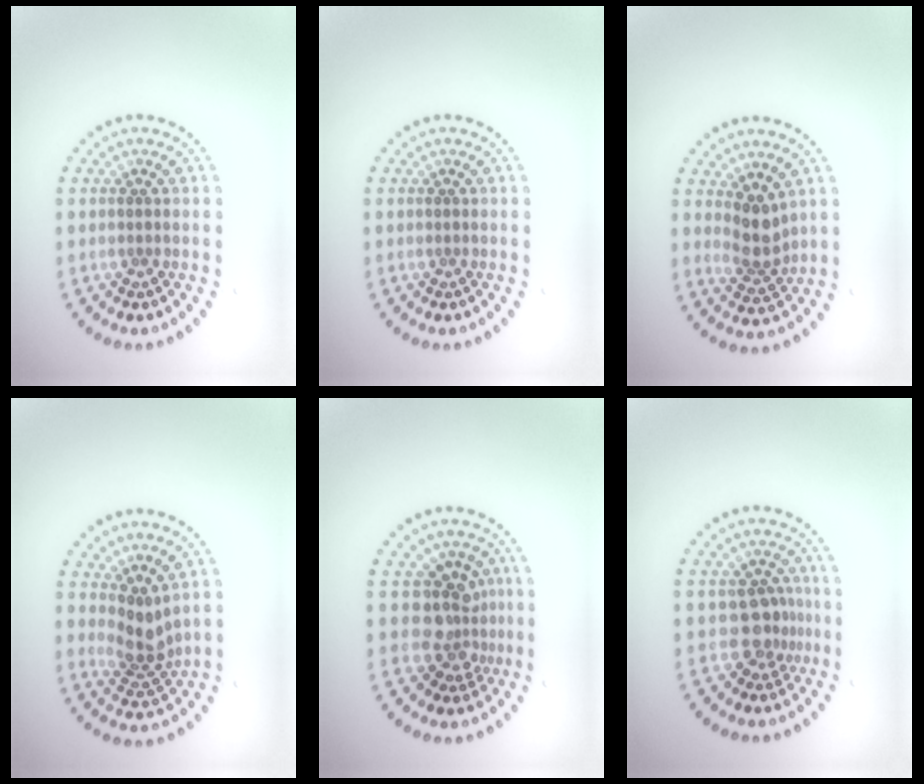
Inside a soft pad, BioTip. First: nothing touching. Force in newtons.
{"total": 0.0}
{"total": 2.9, "press": 2.3, "slide": 1.8}
{"total": 2.7, "press": 2.0, "slide": 1.8}
{"total": 3.6, "press": 2.8, "slide": 2.3}
{"total": 2.6, "press": 2.0, "slide": 1.6}